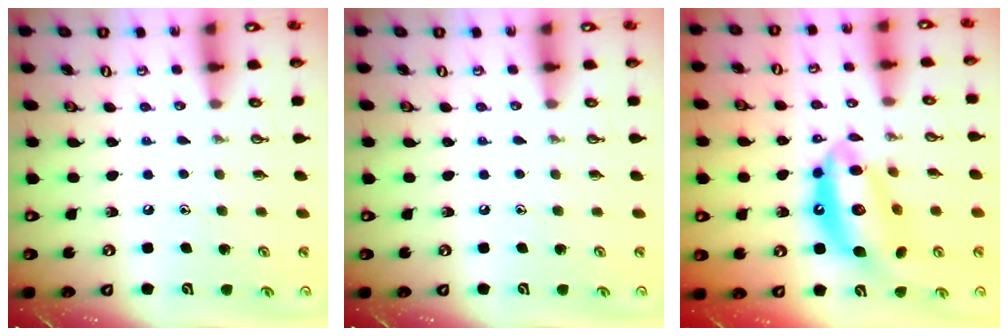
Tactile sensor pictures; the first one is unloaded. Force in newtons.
{"total": 0.0}
{"total": 15.5, "press": 15.5, "slide": 1.3}